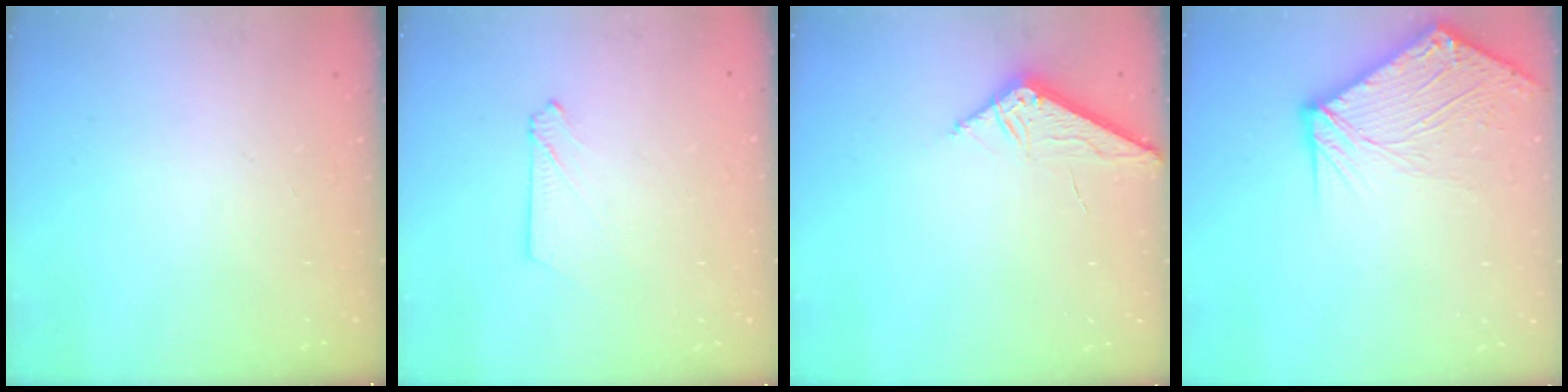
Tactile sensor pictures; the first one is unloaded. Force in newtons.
{"total": 2.1, "press": 2.1, "slide": 0.3}
{"total": 6.6, "press": 6.6, "slide": 0.7}
{"total": 10.5, "press": 10.3, "slide": 1.6}